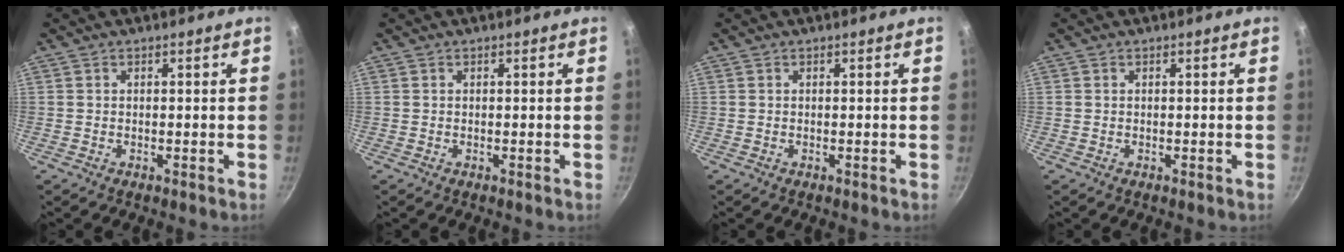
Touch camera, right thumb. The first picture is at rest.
{"total": 0.0}
{"total": 0.0}
{"total": 0.0}